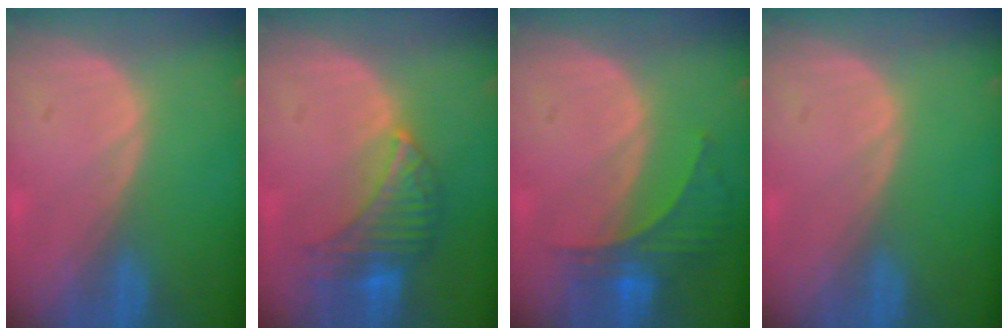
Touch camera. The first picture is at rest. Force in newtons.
{"total": 7.7, "press": 7.1, "slide": 3.0}
{"total": 5.9, "press": 5.6, "slide": 2.0}
{"total": 0.0}